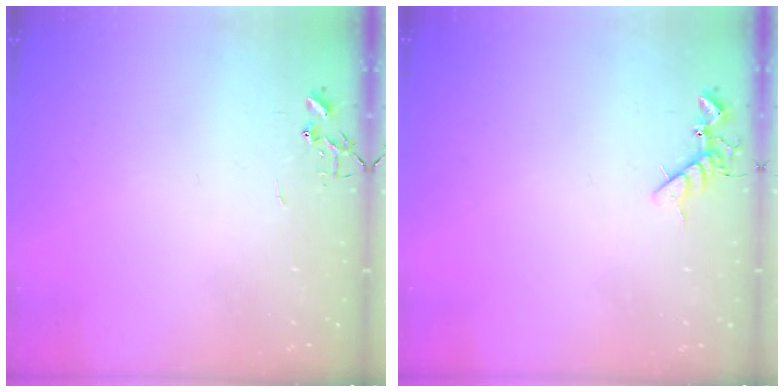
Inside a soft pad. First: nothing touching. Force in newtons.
{"total": 7.0, "press": 6.9, "slide": 1.1}